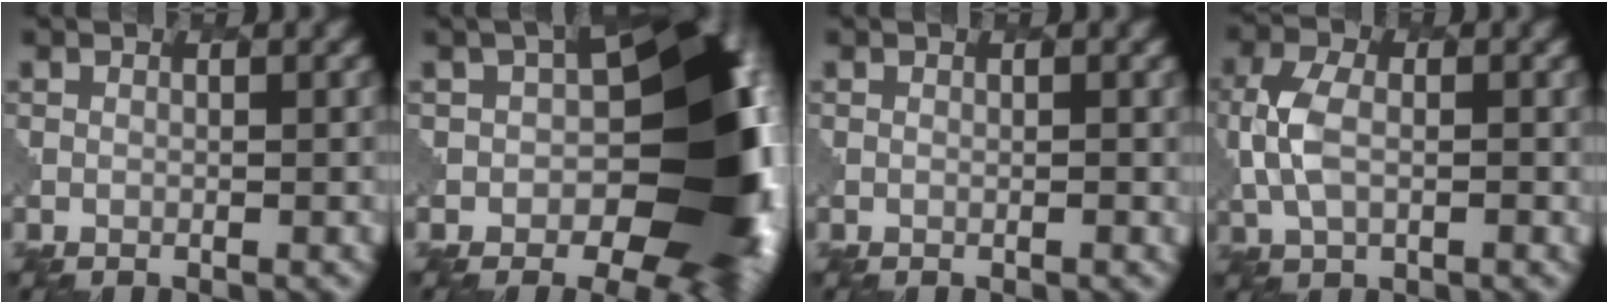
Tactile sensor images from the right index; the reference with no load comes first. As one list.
[{"total": 15.3, "force": [-1.3, 9.5, 12.0], "torque": [-0.127, -0.008, -0.021]}, {"total": 1.1, "force": [0.3, -0.8, -0.7], "torque": [0.002, 0.003, -0.006]}, {"total": 3.1, "force": [0.4, 2.0, 2.4], "torque": [-0.075, 0.004, -0.012]}]